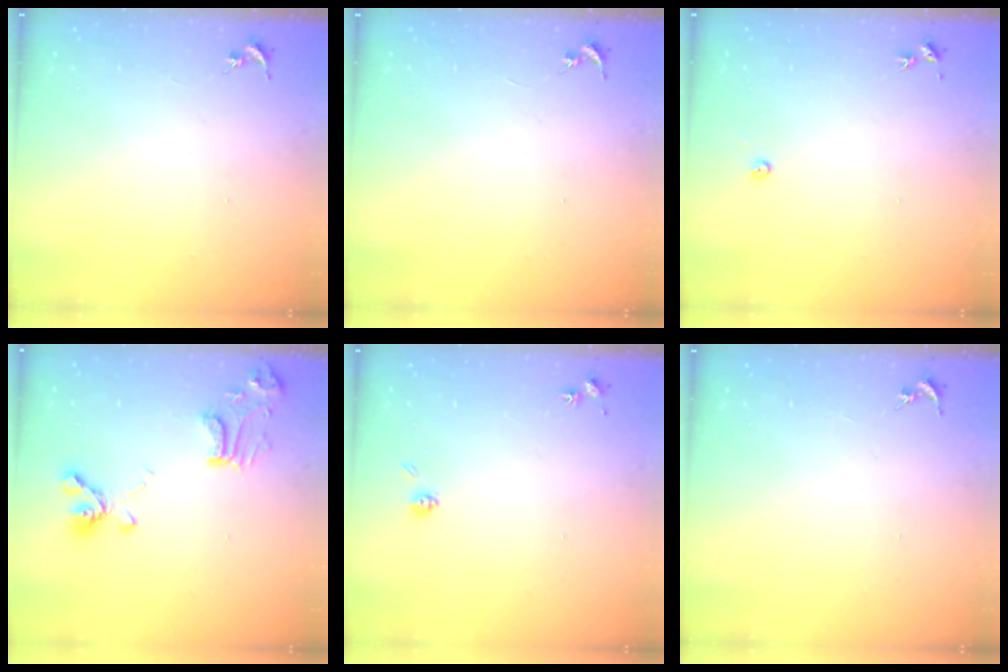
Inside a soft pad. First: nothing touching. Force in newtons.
{"total": 0.0}
{"total": 3.0, "press": 3.0, "slide": 0.4}
{"total": 14.3, "press": 14.2, "slide": 1.7}
{"total": 4.6, "press": 4.4, "slide": 1.2}
{"total": 0.0}